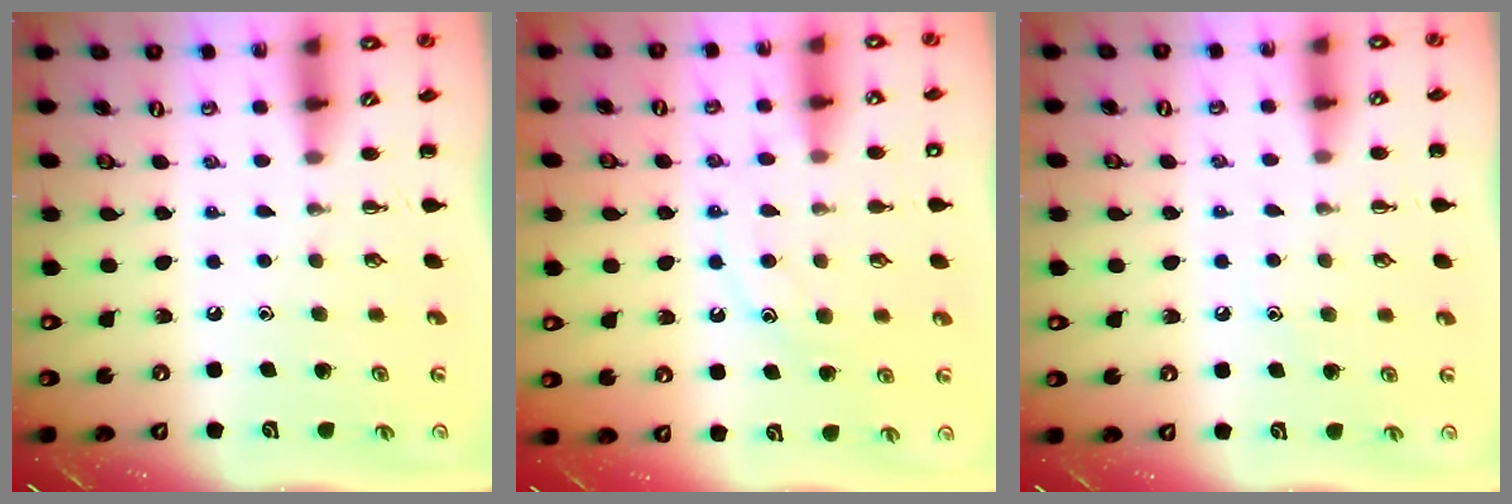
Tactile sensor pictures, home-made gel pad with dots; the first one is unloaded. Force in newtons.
{"total": 11.1, "press": 11.1, "slide": 1.0}
{"total": 5.3, "press": 5.1, "slide": 1.4}